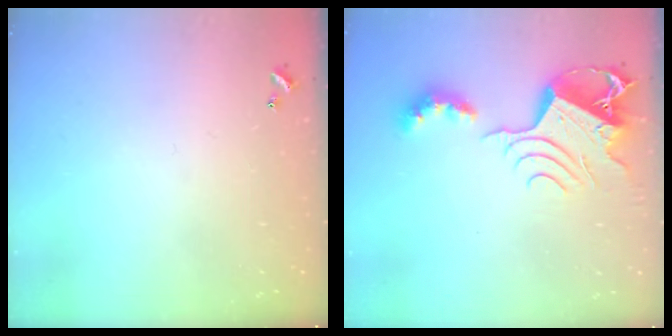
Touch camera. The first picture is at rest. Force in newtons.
{"total": 10.3, "press": 10.2, "slide": 1.3}